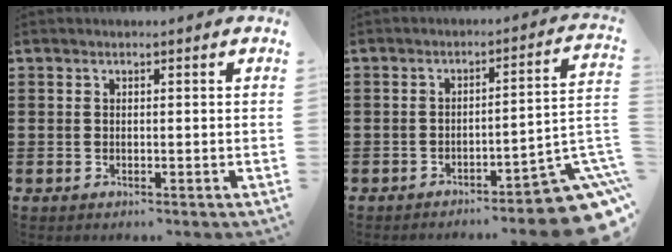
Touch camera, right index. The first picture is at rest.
{"total": 7.1, "force": [-4.9, 0.7, 5.0], "torque": [-0.059, -0.015, -0.093]}